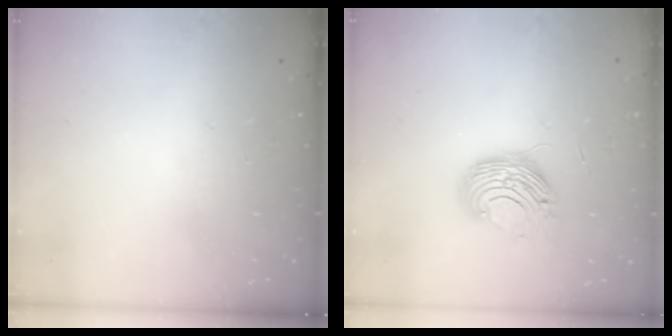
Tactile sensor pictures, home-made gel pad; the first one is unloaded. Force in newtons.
{"total": 9.7, "press": 9.7, "slide": 0.1}